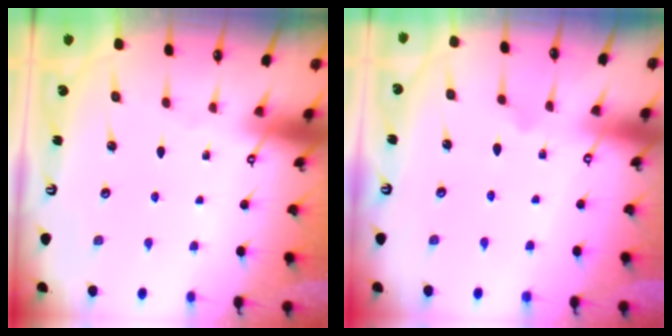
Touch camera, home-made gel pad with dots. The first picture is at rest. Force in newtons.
{"total": 7.3, "press": 7.3, "slide": 0.4}